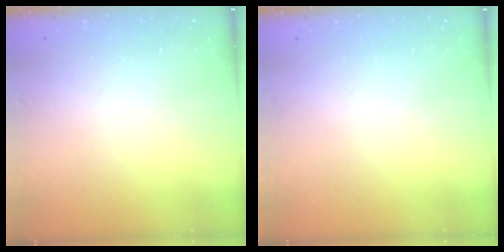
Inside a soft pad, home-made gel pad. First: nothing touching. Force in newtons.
{"total": 0.0}